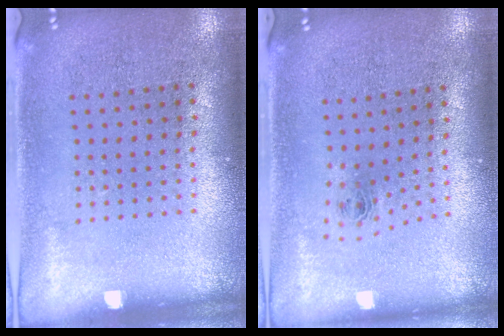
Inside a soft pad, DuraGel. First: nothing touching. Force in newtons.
{"total": 0.8, "press": 0.3, "slide": 0.7}